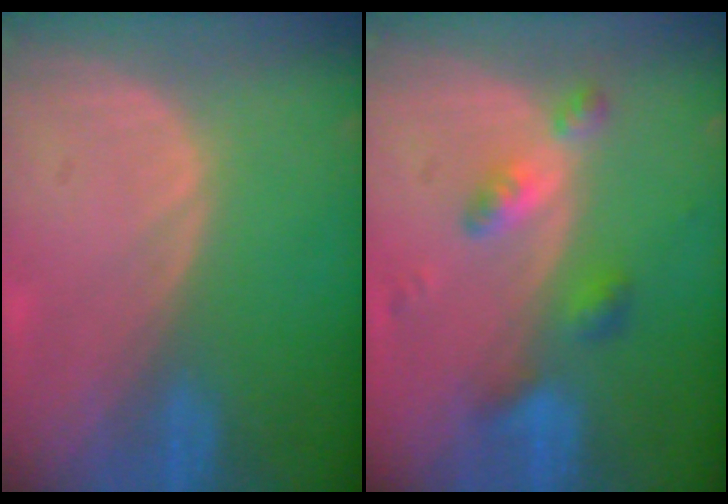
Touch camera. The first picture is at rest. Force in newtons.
{"total": 5.5, "press": 4.8, "slide": 2.7}